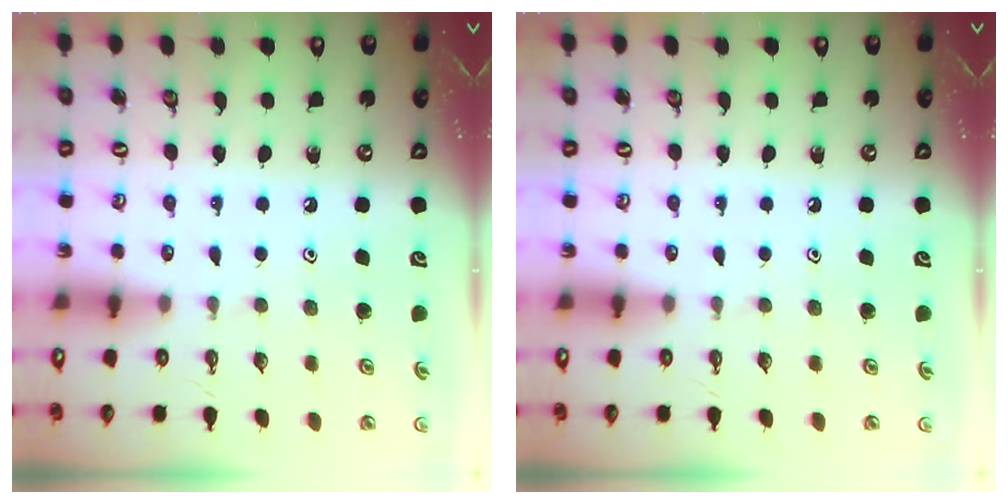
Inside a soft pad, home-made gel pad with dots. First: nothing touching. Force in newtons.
{"total": 0.0}